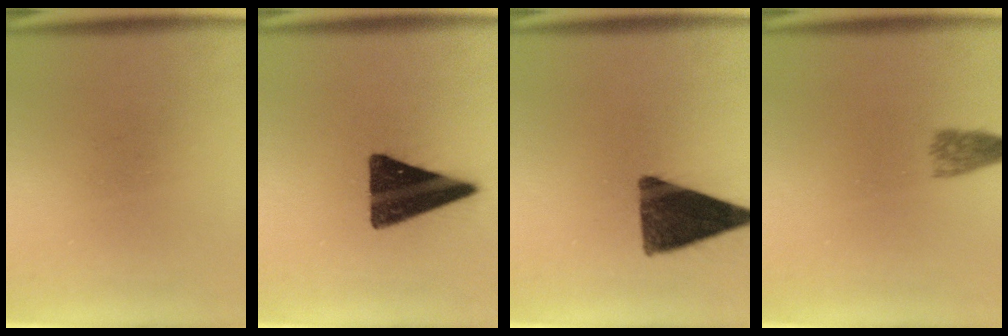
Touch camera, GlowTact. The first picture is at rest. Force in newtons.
{"total": 15.4}
{"total": 13.0}
{"total": 2.7}